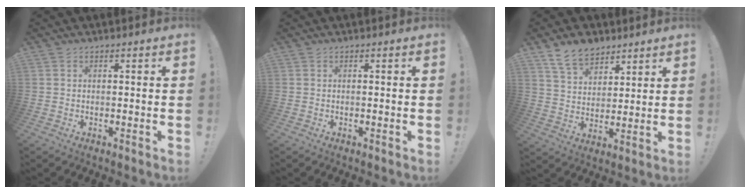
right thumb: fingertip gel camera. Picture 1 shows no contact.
{"total": 0.0}
{"total": 10.1, "force": [7.6, 5.7, 3.3], "torque": [-0.066, -0.044, 0.149]}